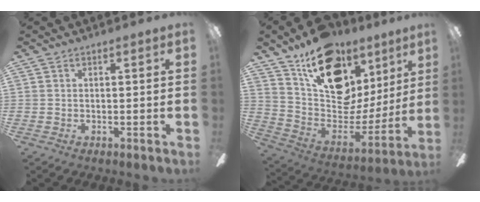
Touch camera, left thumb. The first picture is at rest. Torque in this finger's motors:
{"motor_torque": [0.55, 0.73, 1.20, -1.58, 0.17]}